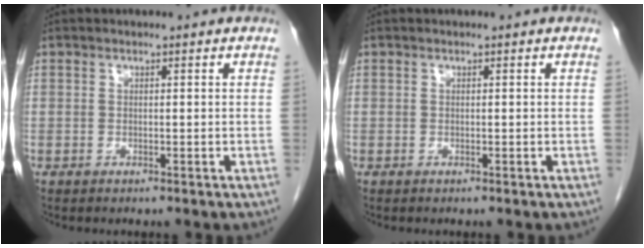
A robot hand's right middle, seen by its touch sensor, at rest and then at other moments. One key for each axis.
{"total": 0.0}